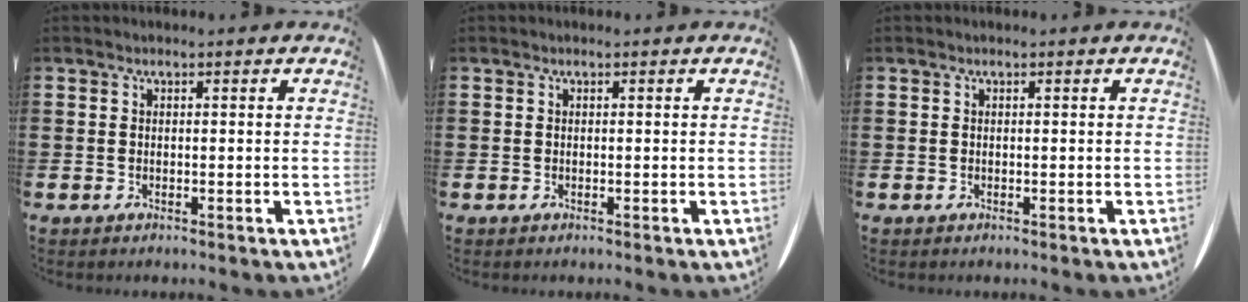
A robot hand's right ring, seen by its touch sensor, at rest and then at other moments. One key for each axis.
{"total": 0.0}
{"total": 0.0}